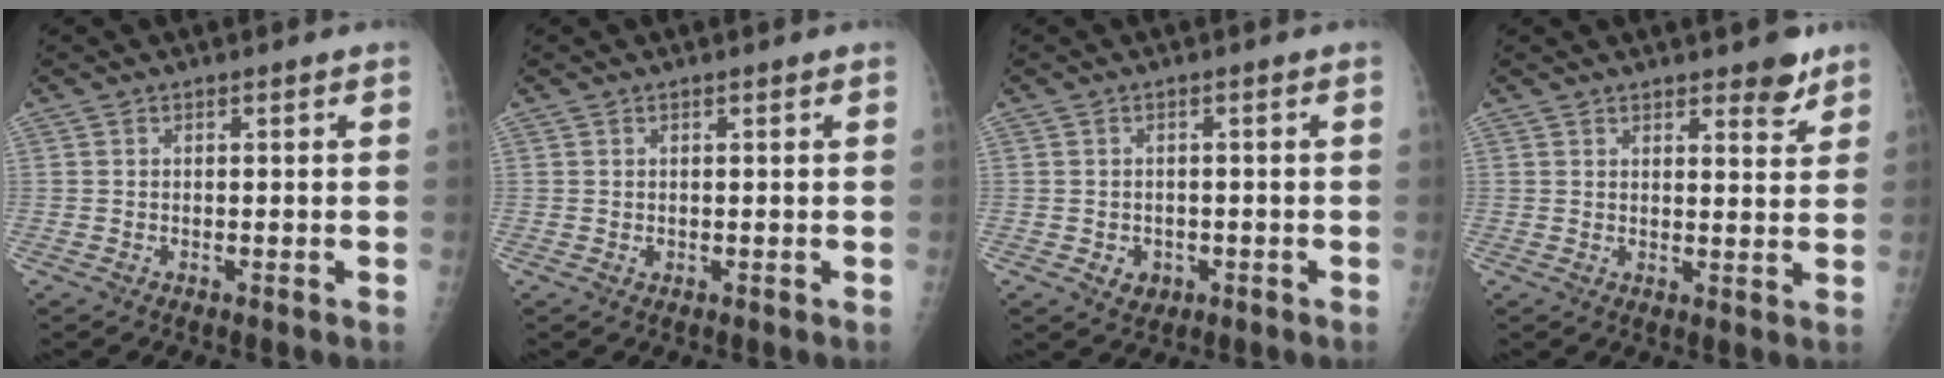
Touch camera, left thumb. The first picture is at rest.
{"total": 0.7, "force": [0.2, 0.4, 0.5], "torque": [-0.002, 0.000, 0.005]}
{"total": 2.8, "force": [-0.9, 2.3, 1.2], "torque": [-0.007, 0.003, -0.004]}
{"total": 4.8, "force": [3.5, 1.7, 2.9], "torque": [-0.020, -0.023, 0.045]}